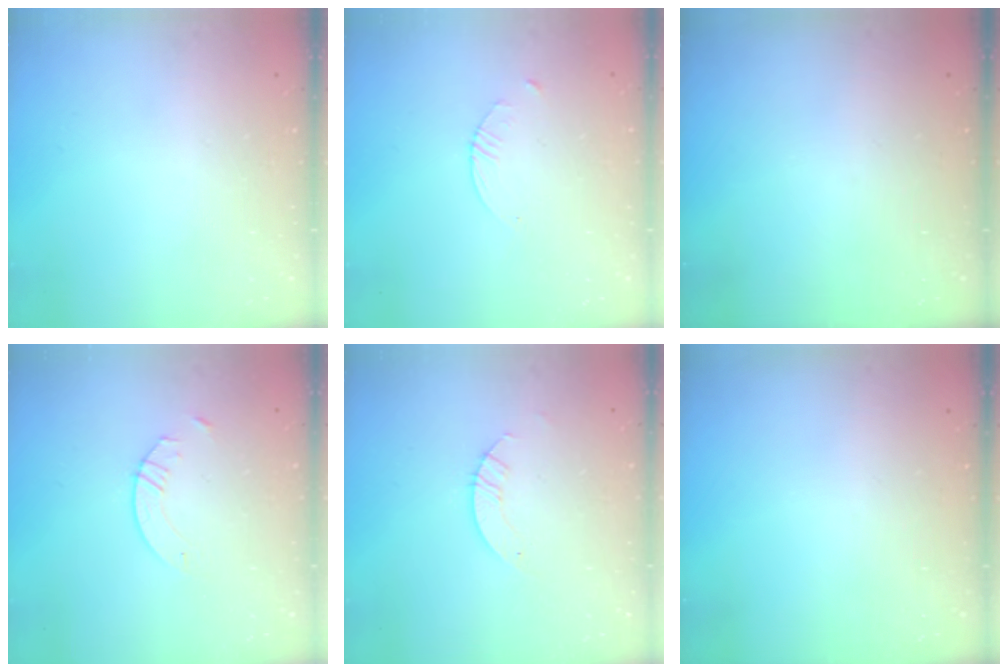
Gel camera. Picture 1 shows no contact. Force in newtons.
{"total": 1.5, "press": 1.5, "slide": 0.2}
{"total": 0.0}
{"total": 2.9, "press": 2.9, "slide": 0.3}
{"total": 2.8, "press": 2.8, "slide": 0.2}
{"total": 0.0}